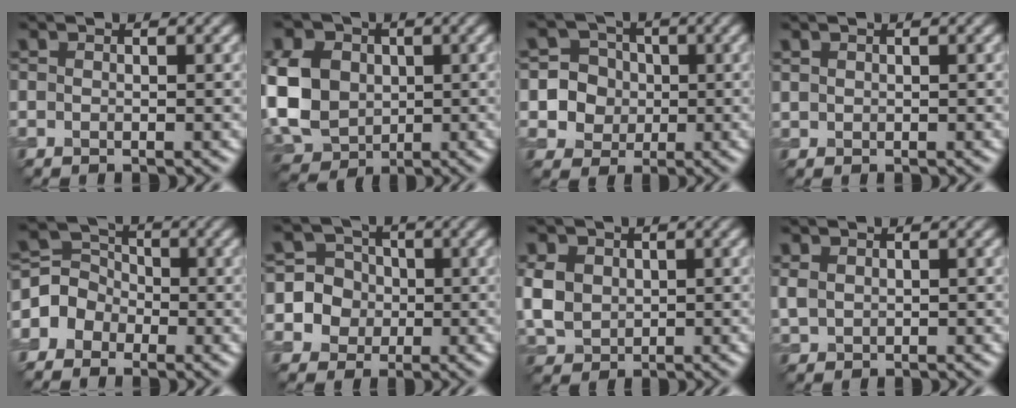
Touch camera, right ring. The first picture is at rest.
{"total": 9.1, "force": [0.2, 7.5, 5.3], "torque": [-0.130, 0.014, 0.002]}
{"total": 5.7, "force": [-0.3, 5.7, 0.6], "torque": [-0.004, 0.029, -0.017]}
{"total": 0.7, "force": [0.3, -0.2, -0.6], "torque": [0.008, 0.012, 0.014]}
{"total": 3.0, "force": [-1.6, 2.5, 0.3], "torque": [-0.010, 0.017, -0.037]}
{"total": 6.4, "force": [-0.6, 6.4, 0.5], "torque": [-0.002, 0.030, -0.020]}
{"total": 3.3, "force": [0.7, 2.9, 1.4], "torque": [-0.045, 0.010, 0.019]}
{"total": 0.7, "force": [0.5, 0.5, 0.0], "torque": [-0.009, 0.008, 0.021]}